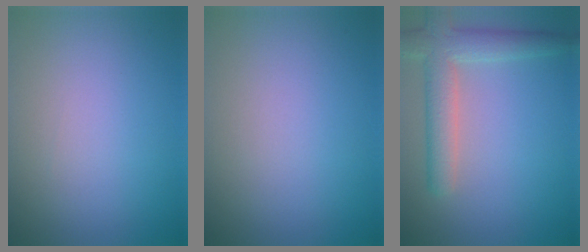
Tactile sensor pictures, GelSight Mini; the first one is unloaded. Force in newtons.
{"total": 0.0}
{"total": 4.6, "press": 4.6, "slide": 0.4}